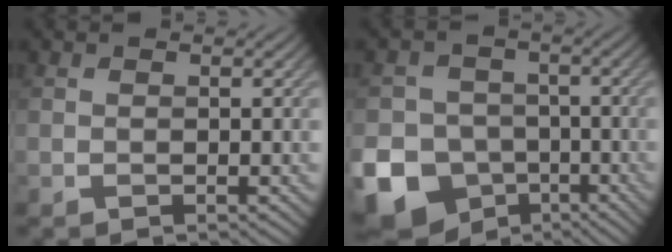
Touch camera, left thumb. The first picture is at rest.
{"total": 15.5, "force": [-7.3, 12.8, 4.9], "torque": [-0.145, -0.062, -0.137]}